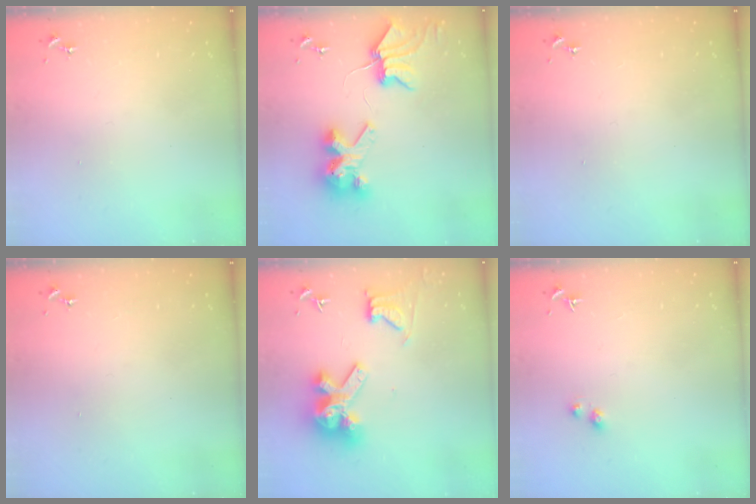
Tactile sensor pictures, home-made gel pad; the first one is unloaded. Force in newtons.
{"total": 9.8, "press": 9.7, "slide": 1.3}
{"total": 0.0}
{"total": 0.0}
{"total": 14.1, "press": 14.0, "slide": 1.7}
{"total": 3.4, "press": 3.4, "slide": 0.5}